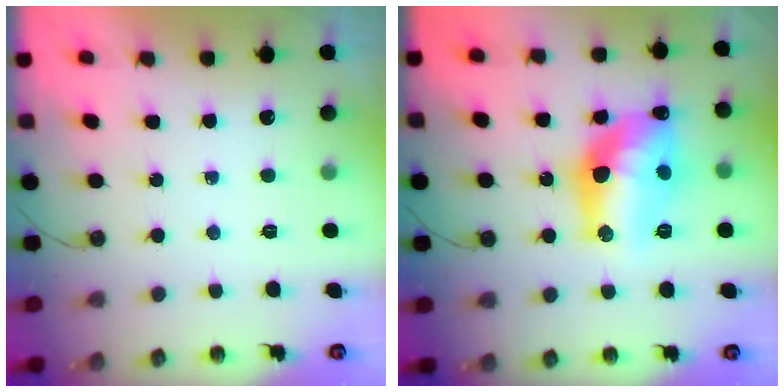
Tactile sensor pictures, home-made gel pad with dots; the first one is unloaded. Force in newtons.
{"total": 16.2, "press": 16.1, "slide": 1.3}